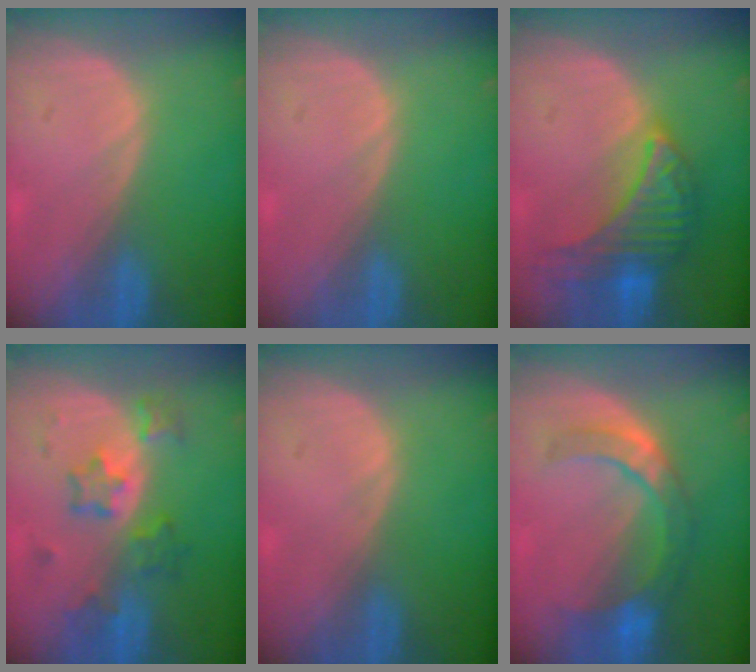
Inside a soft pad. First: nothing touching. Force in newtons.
{"total": 0.0}
{"total": 8.2, "press": 8.2, "slide": 0.5}
{"total": 5.9, "press": 5.9, "slide": 0.8}
{"total": 0.0}
{"total": 7.7, "press": 7.3, "slide": 2.4}